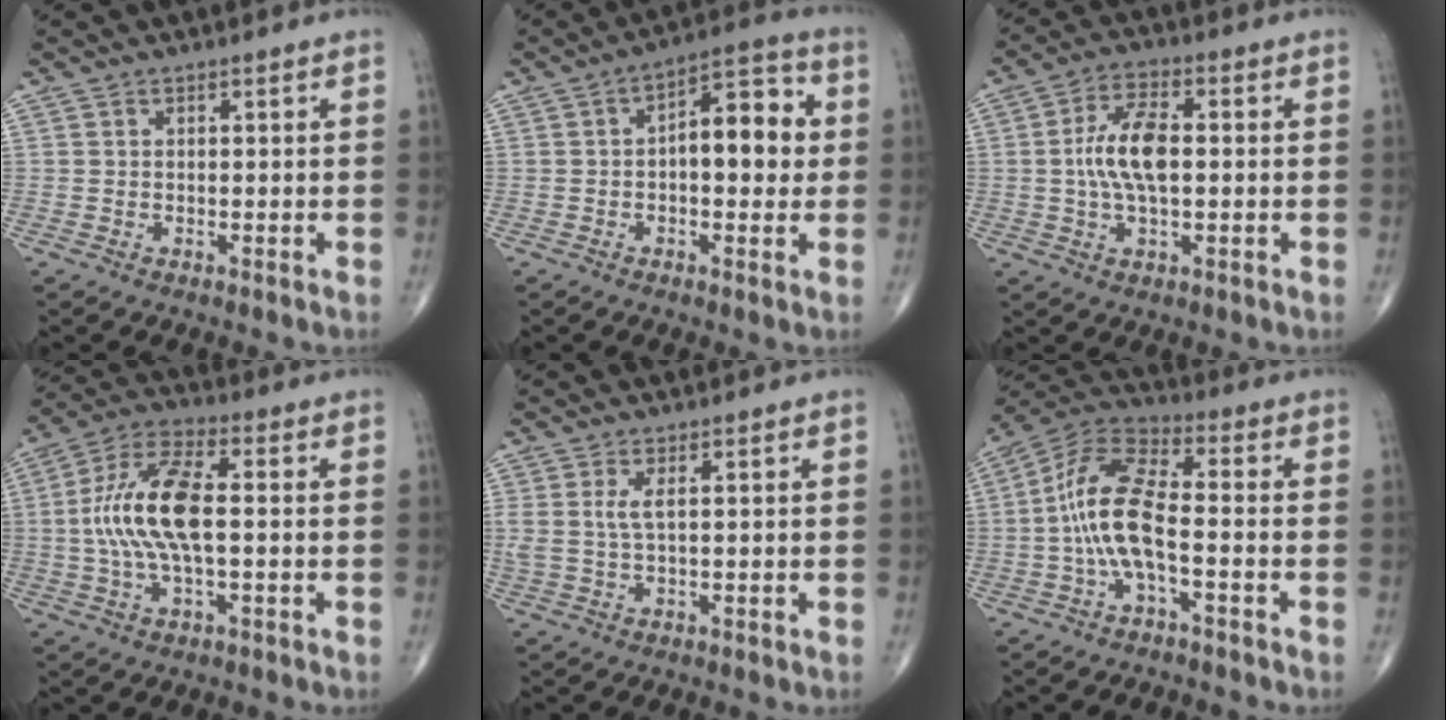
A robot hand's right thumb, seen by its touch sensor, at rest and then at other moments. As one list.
[{"total": 11.1, "force": [0.6, 5.4, 9.7], "torque": [-0.107, 0.026, 0.002]}, {"total": 9.8, "force": [0.2, 4.4, 8.7], "torque": [-0.172, 0.010, 0.000]}, {"total": 14.0, "force": [0.0, 5.4, 12.9], "torque": [-0.274, 0.025, -0.004]}, {"total": 2.7, "force": [0.8, 0.5, 2.5], "torque": [-0.068, 0.004, 0.024]}, {"total": 11.9, "force": [-2.1, 4.3, 11.0], "torque": [-0.234, 0.042, -0.047]}]